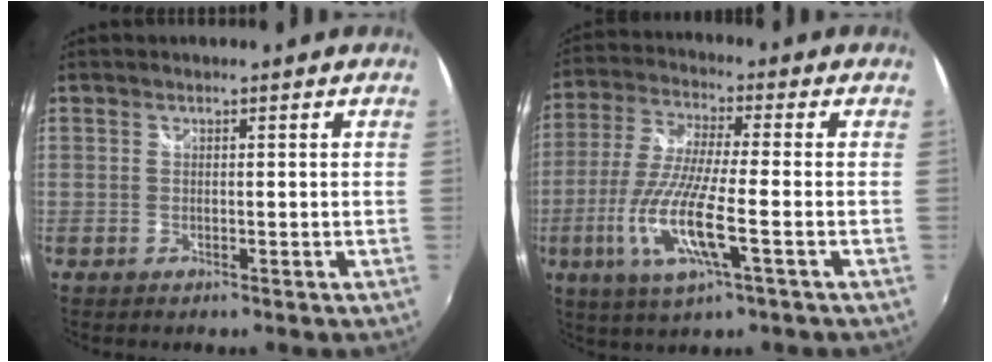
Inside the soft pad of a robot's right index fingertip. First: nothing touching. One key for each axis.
{"total": 13.9, "fx": -4.4, "fy": 2.3, "fz": 12.9, "tx": -0.277, "ty": -0.018, "tz": -0.084}